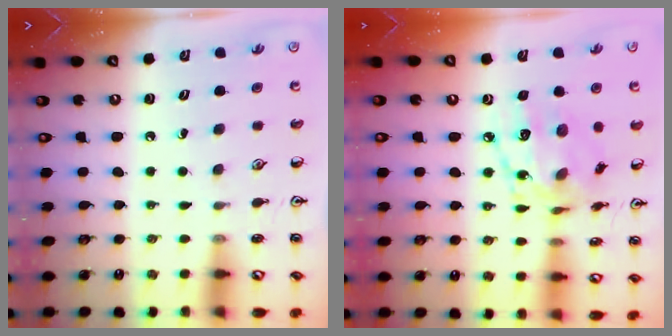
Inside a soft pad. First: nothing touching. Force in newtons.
{"total": 13.8, "press": 13.8, "slide": 0.8}